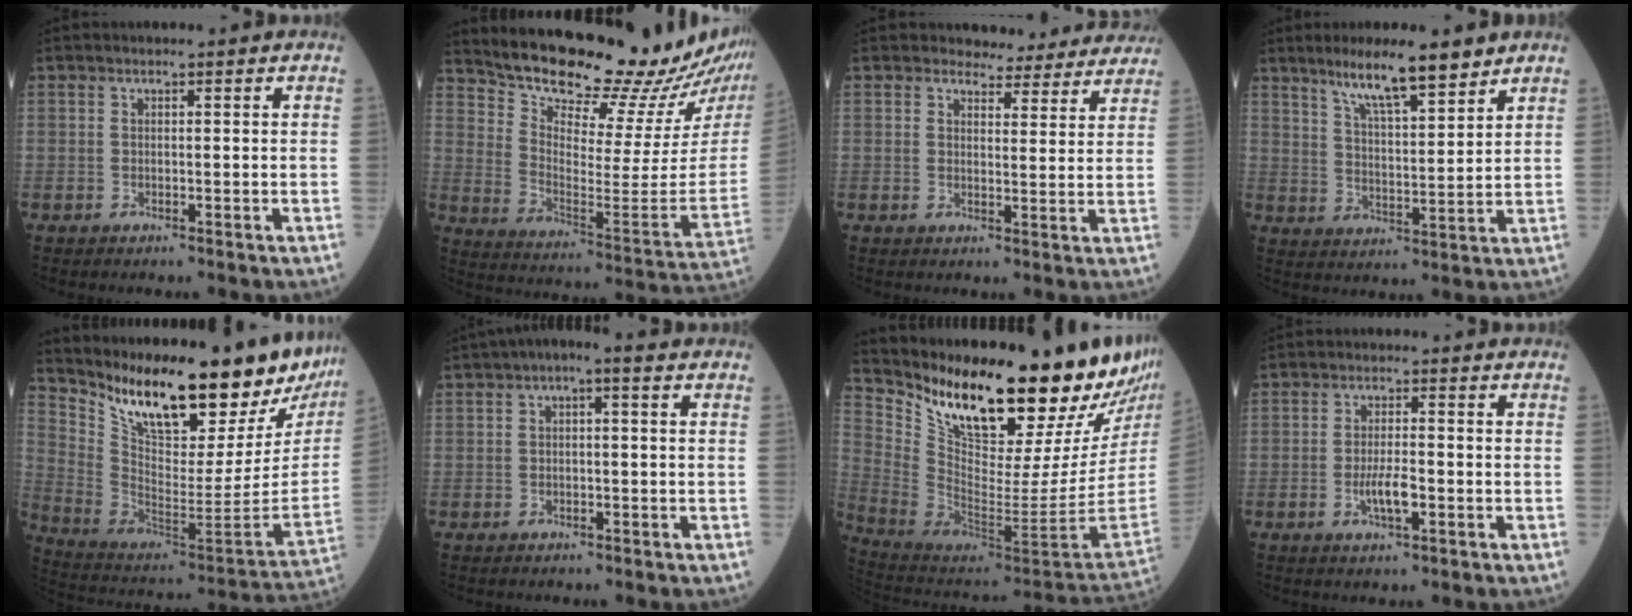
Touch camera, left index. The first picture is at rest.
{"total": 23.7, "force": [22.5, 3.0, 7.0], "torque": [-0.125, -0.104, 0.307]}
{"total": 9.4, "force": [8.9, 2.8, 0.9], "torque": [0.014, -0.008, 0.086]}
{"total": 10.0, "force": [7.6, 1.3, 6.4], "torque": [-0.110, 0.004, 0.132]}
{"total": 28.3, "force": [22.1, 6.9, 16.4], "torque": [-0.283, -0.049, 0.326]}
{"total": 3.3, "force": [1.1, 0.9, 3.0], "torque": [-0.046, 0.019, 0.012]}
{"total": 30.9, "force": [24.0, 3.5, 19.1], "torque": [-0.326, -0.097, 0.356]}
{"total": 3.9, "force": [-1.2, 0.9, 3.6], "torque": [-0.073, -0.001, -0.022]}